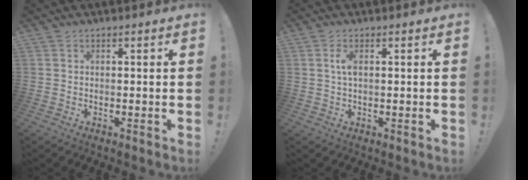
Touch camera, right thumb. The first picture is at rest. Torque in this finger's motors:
{"motor_torque": [-0.33, 0.32, 0.35, -0.01, 0.04]}